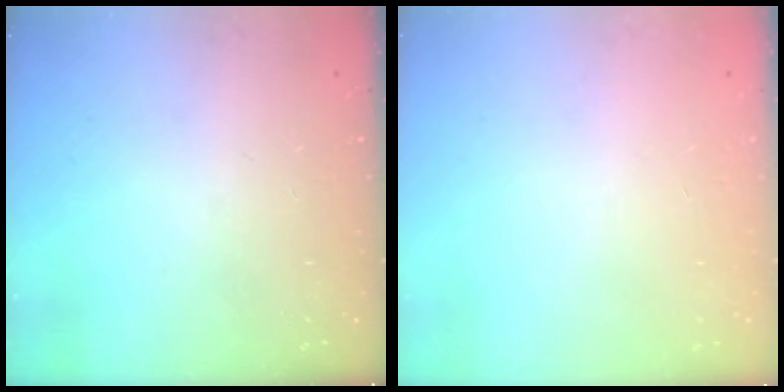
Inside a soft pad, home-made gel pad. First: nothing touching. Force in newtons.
{"total": 0.0}